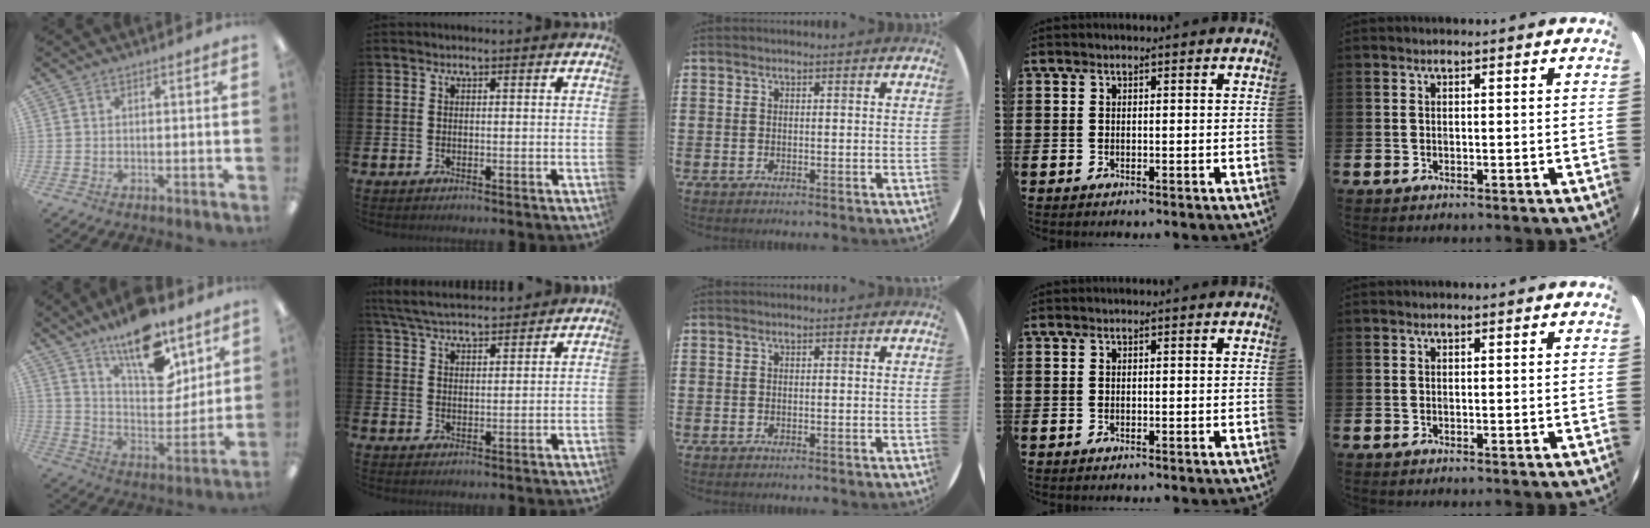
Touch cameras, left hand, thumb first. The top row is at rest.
{"thumb": {"total": 17.3, "force": [12.0, 7.6, 9.9], "torque": [-0.152, -0.074, 0.207]}, "index": {"total": 5.5, "force": [5.3, 0.7, 1.2], "torque": [-0.041, -0.023, 0.096]}}